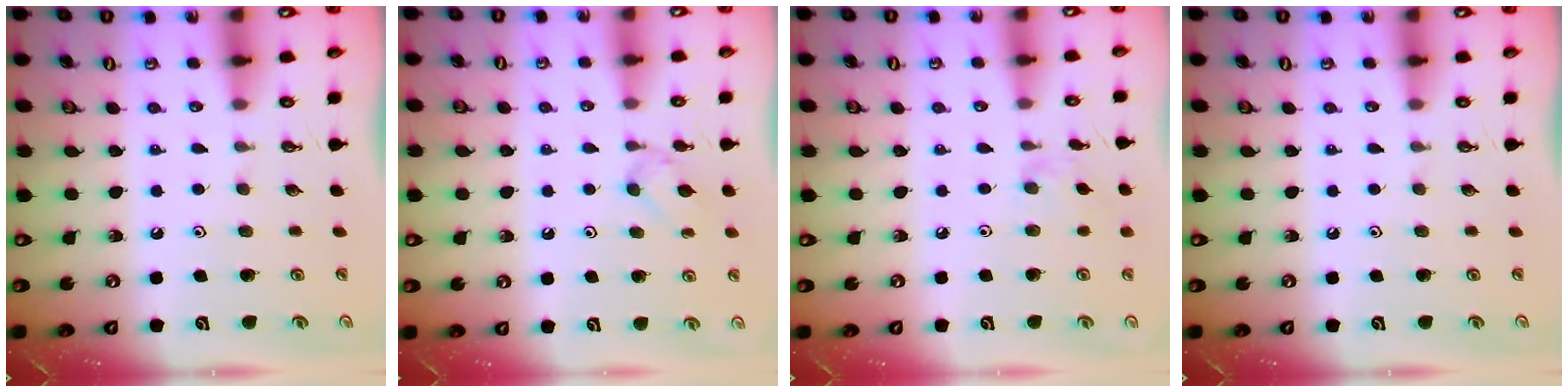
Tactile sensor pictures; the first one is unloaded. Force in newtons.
{"total": 3.1, "press": 3.0, "slide": 0.6}
{"total": 3.4, "press": 3.4, "slide": 0.5}
{"total": 0.0}